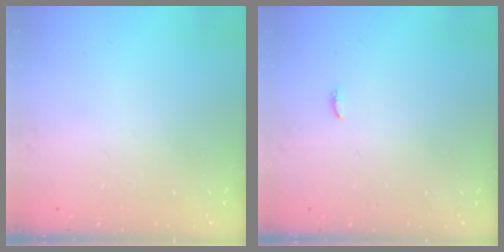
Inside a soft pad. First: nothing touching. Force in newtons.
{"total": 5.6, "press": 3.4, "slide": 4.4}